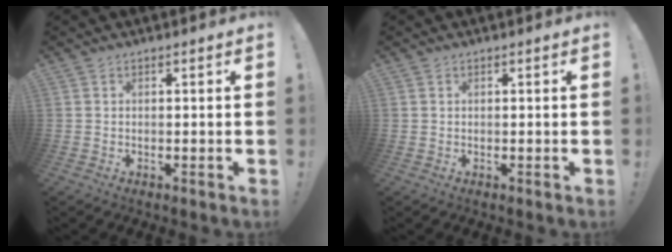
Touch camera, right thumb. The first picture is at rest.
{"total": 0.0}